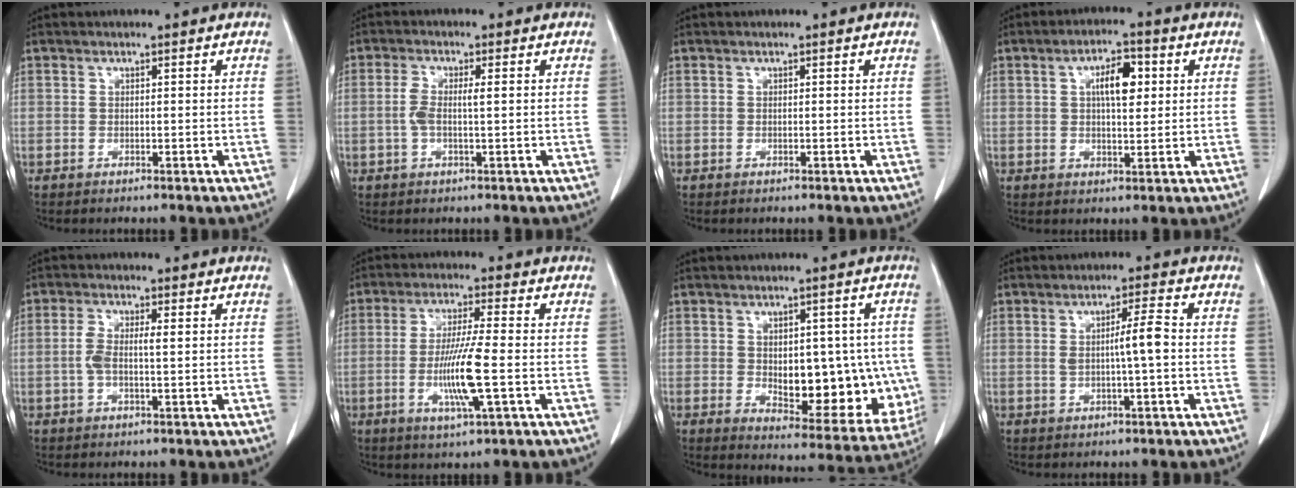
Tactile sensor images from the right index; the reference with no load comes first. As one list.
[{"total": 3.8, "force": [0.4, 0.8, 3.7], "torque": [-0.079, 0.008, 0.006]}, {"total": 0.0}, {"total": 6.1, "force": [1.6, 2.3, 5.4], "torque": [-0.091, 0.010, 0.028]}, {"total": 3.8, "force": [0.1, 1.0, 3.7], "torque": [-0.084, 0.014, 0.001]}, {"total": 9.1, "force": [-2.0, -0.1, 8.9], "torque": [-0.172, -0.011, -0.040]}, {"total": 15.2, "force": [-1.1, 7.7, 13.0], "torque": [-0.164, 0.003, 0.011]}, {"total": 4.4, "force": [0.0, 0.0, 4.4], "torque": [-0.075, 0.003, 0.000]}]